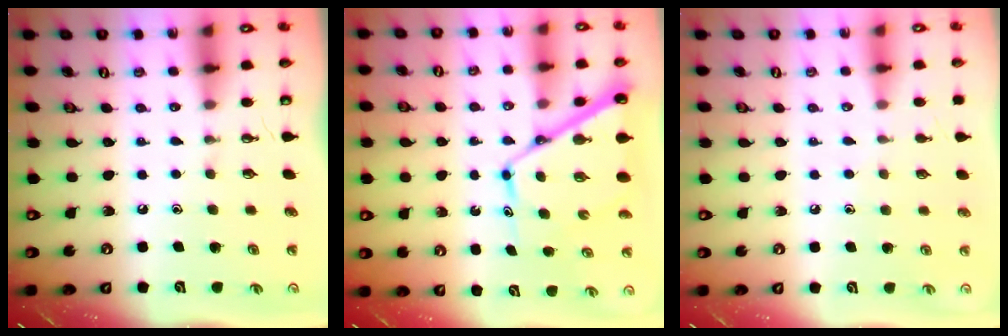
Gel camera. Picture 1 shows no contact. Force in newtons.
{"total": 13.3, "press": 13.2, "slide": 1.3}
{"total": 4.8, "press": 4.8, "slide": 0.6}